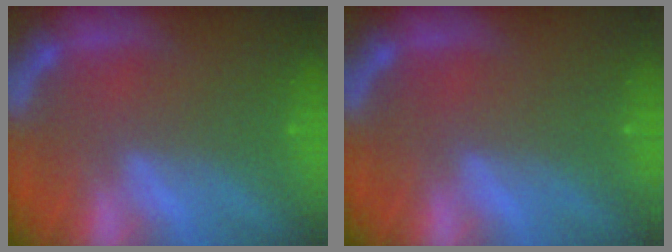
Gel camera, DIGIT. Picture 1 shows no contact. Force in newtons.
{"total": 0.0}